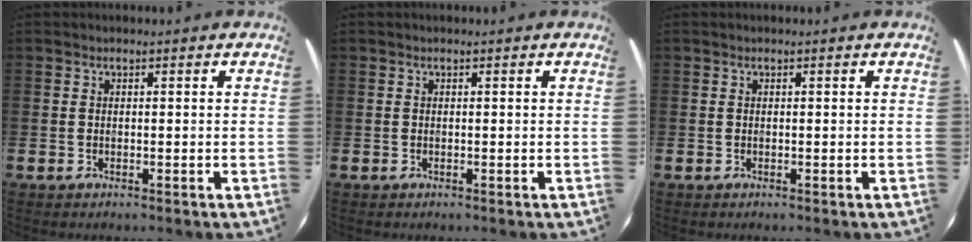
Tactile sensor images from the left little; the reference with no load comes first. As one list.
[{"total": 0.0}, {"total": 0.0}]